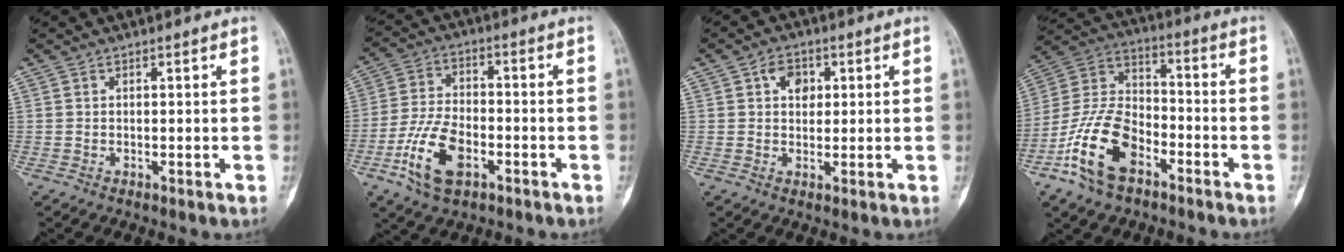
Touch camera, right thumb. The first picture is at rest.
{"total": 11.8, "force": [-5.0, 6.3, 8.6], "torque": [-0.172, 0.020, -0.093]}
{"total": 4.5, "force": [1.3, 3.3, 2.7], "torque": [-0.023, -0.001, 0.019]}
{"total": 15.9, "force": [-7.9, 9.1, 10.5], "torque": [-0.204, 0.052, -0.155]}